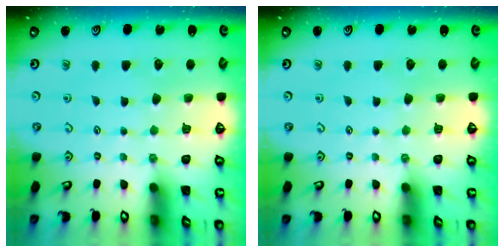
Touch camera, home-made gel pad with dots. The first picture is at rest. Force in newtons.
{"total": 0.0}